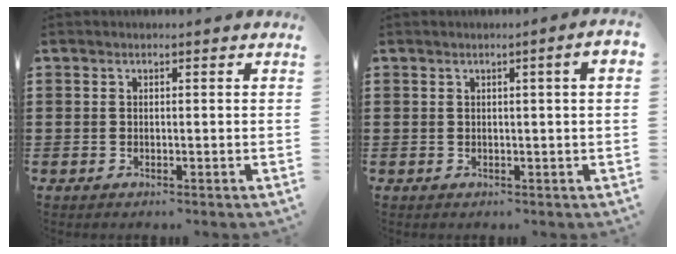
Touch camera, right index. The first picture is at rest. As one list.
[{"total": 1.9, "force": [0.4, -0.2, 1.8], "torque": [-0.031, -0.001, 0.006]}]